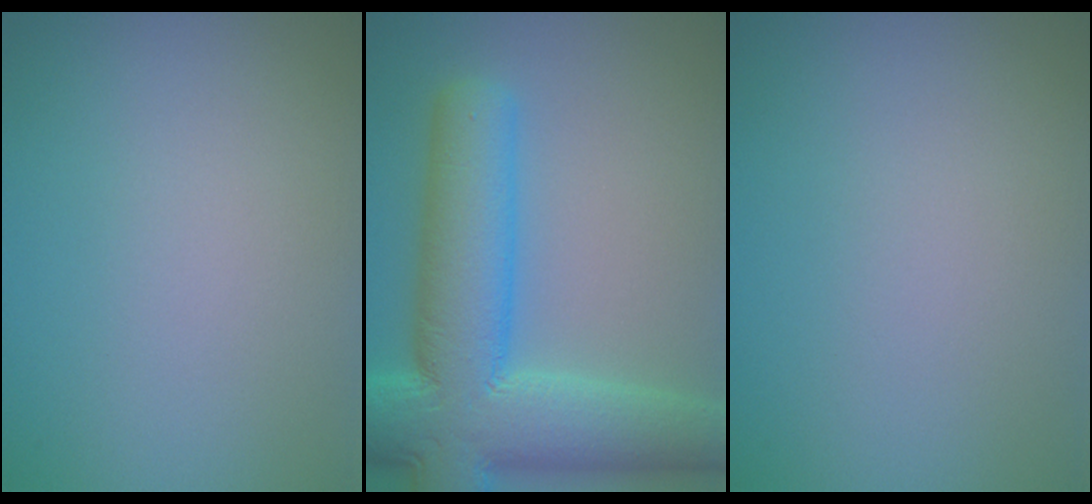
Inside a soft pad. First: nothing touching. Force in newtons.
{"total": 11.8, "press": 11.8, "slide": 0.4}
{"total": 0.0}